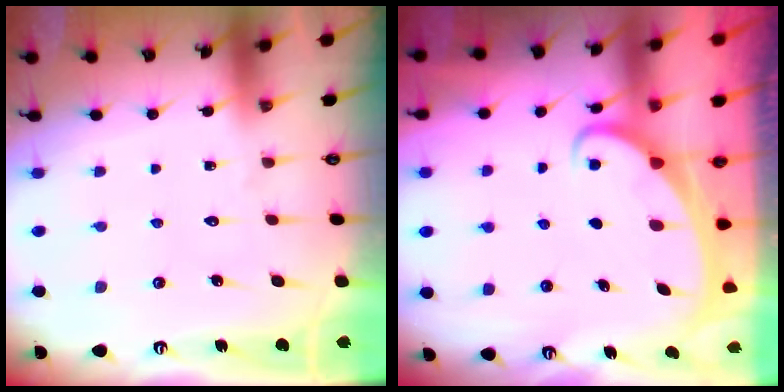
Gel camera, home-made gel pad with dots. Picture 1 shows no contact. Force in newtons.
{"total": 2.3, "press": 2.3, "slide": 0.3}